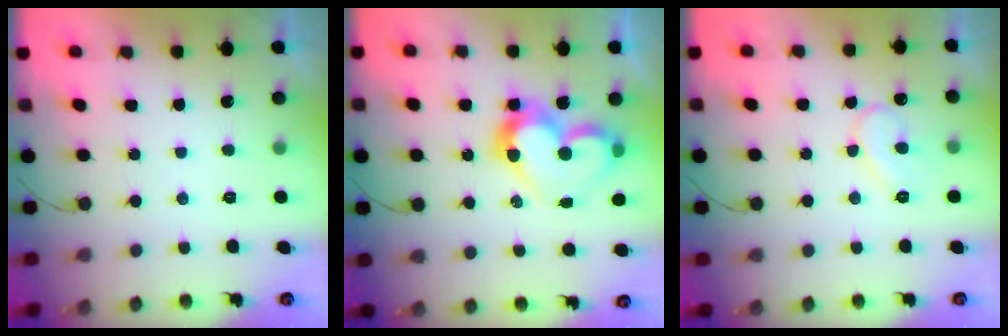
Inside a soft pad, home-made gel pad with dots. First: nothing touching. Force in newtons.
{"total": 14.6, "press": 14.2, "slide": 3.1}
{"total": 9.5, "press": 9.5, "slide": 0.9}